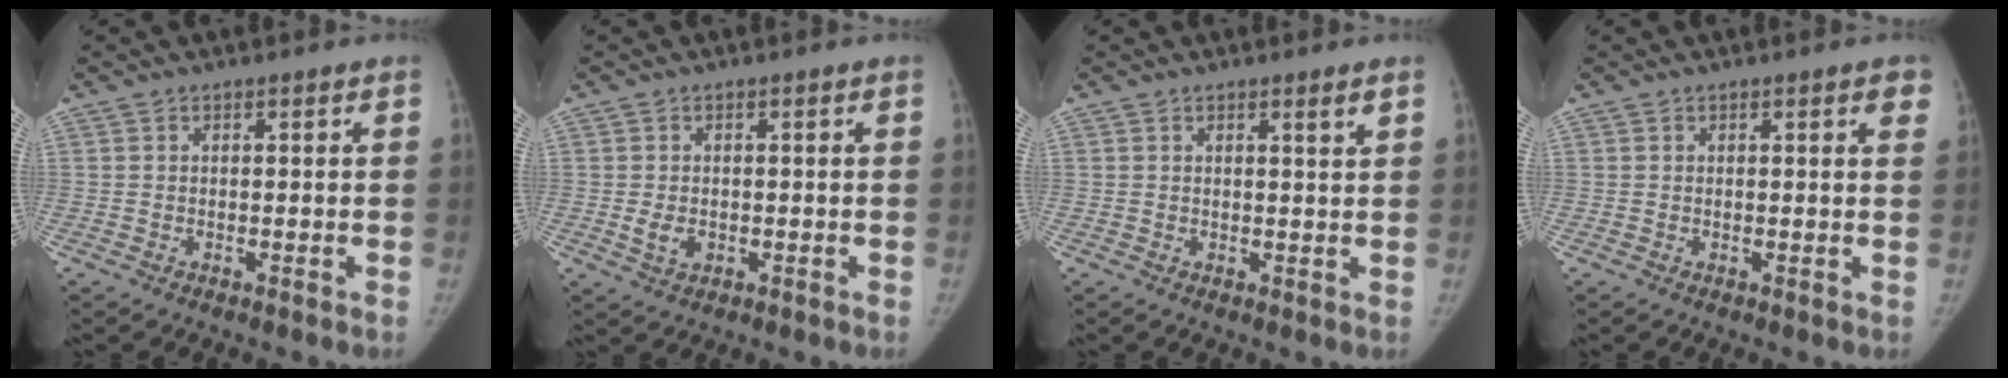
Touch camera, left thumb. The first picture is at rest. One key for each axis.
{"total": 2.8, "fx": -0.5, "fy": 2.0, "fz": 1.9, "tx": -0.029, "ty": -0.001, "tz": -0.005}
{"total": 1.6, "fx": 1.1, "fy": 0.0, "fz": 1.2, "tx": -0.017, "ty": -0.009, "tz": 0.016}
{"total": 2.1, "fx": 1.2, "fy": 0.5, "fz": 1.7, "tx": -0.012, "ty": -0.002, "tz": 0.009}